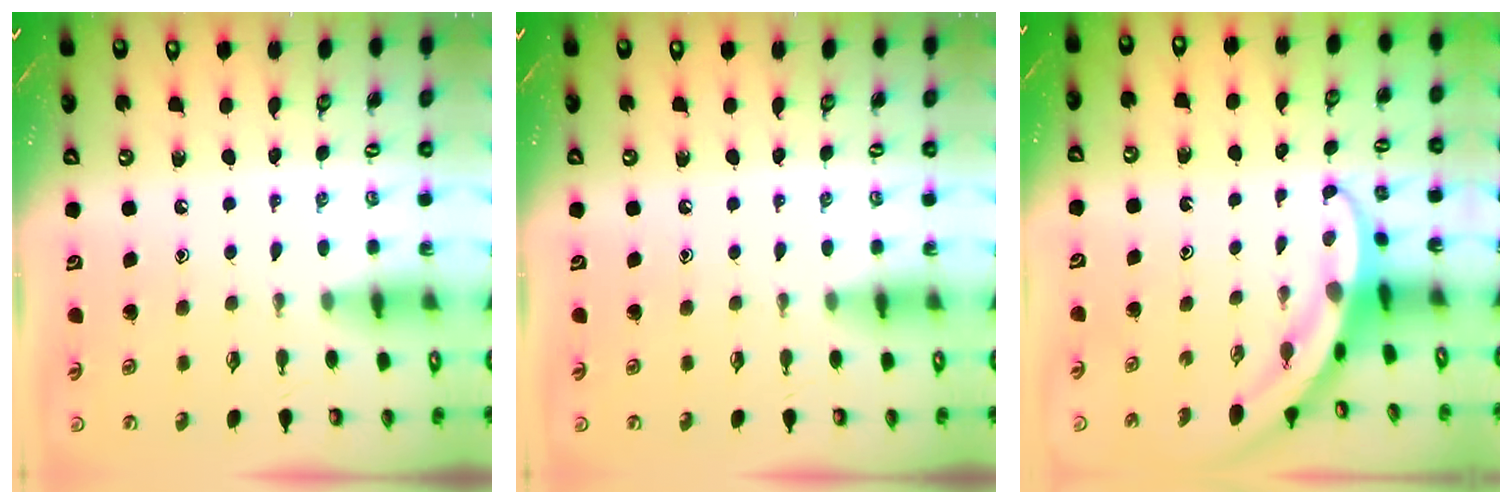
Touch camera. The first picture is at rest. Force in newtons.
{"total": 0.0}
{"total": 3.9, "press": 3.8, "slide": 0.6}